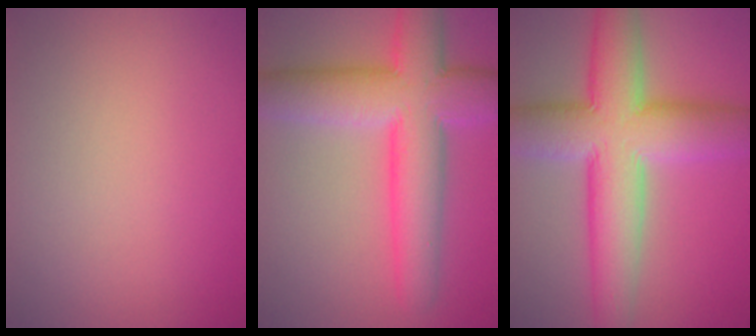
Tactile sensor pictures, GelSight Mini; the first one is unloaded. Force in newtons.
{"total": 9.6, "press": 9.6, "slide": 0.2}
{"total": 11.2, "press": 11.1, "slide": 0.8}